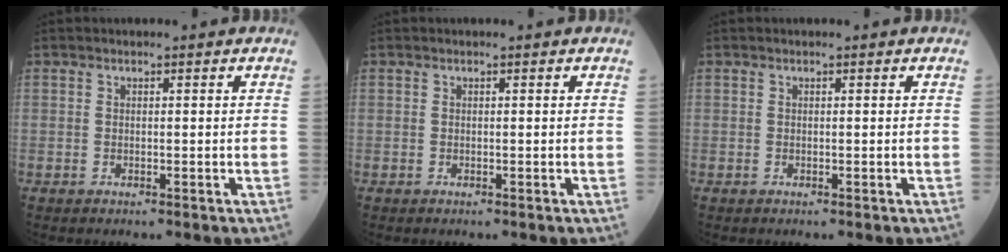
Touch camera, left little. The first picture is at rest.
{"total": 0.0}
{"total": 0.0}